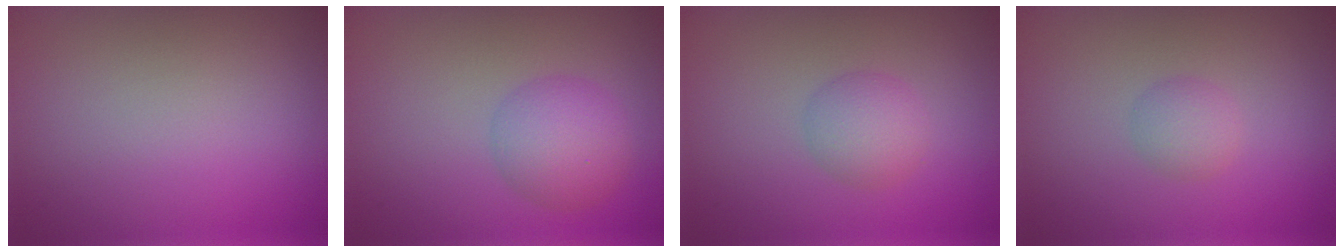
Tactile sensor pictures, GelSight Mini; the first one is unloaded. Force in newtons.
{"total": 3.9, "press": 3.9, "slide": 0.1}
{"total": 2.5, "press": 2.5, "slide": 0.1}
{"total": 1.5, "press": 1.5, "slide": 0.1}